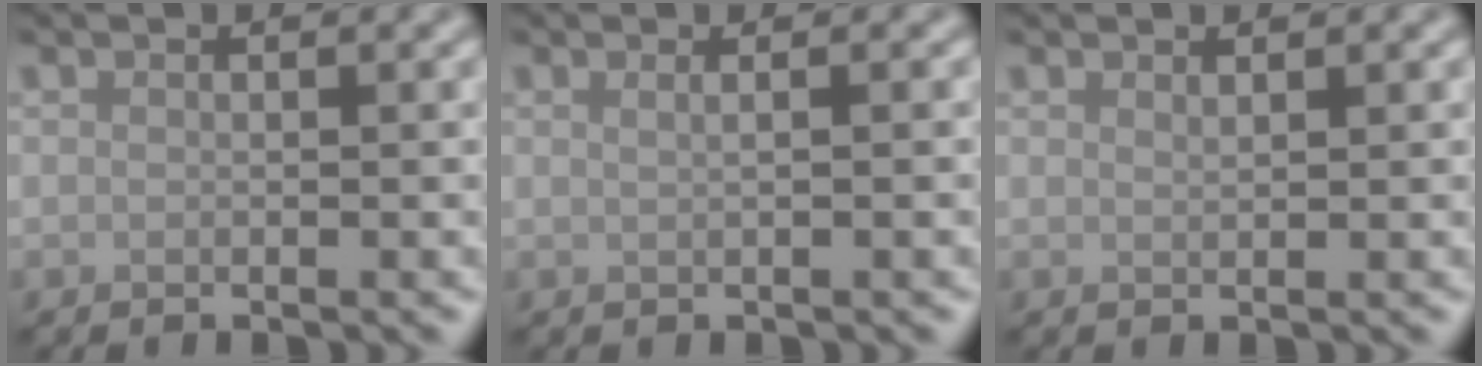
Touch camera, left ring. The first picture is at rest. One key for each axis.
{"total": 2.1, "fx": 0.8, "fy": 1.1, "fz": 1.6, "tx": -0.003, "ty": 0.002, "tz": -0.013}
{"total": 0.6, "fx": 0.5, "fy": 0.0, "fz": 0.2, "tx": 0.000, "ty": 0.000, "tz": 0.011}